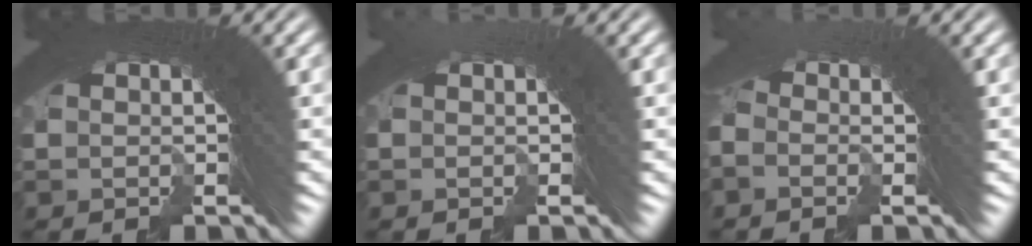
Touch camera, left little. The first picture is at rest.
{"total": 0.5, "force": [-0.1, -0.4, -0.3], "torque": [0.014, 0.012, -0.006]}
{"total": 1.1, "force": [-1.0, 0.5, 0.1], "torque": [0.004, 0.013, -0.027]}